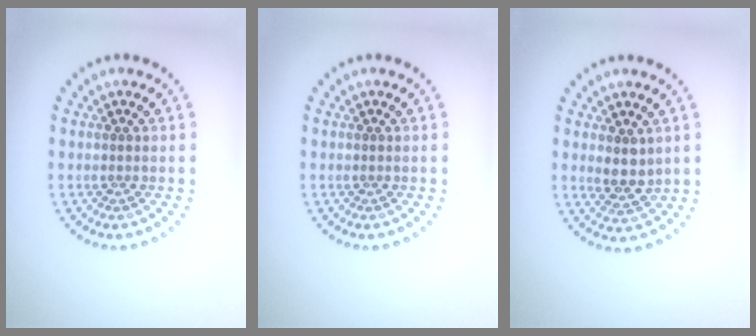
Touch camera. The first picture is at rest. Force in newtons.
{"total": 0.0}
{"total": 2.4, "press": 2.1, "slide": 1.1}